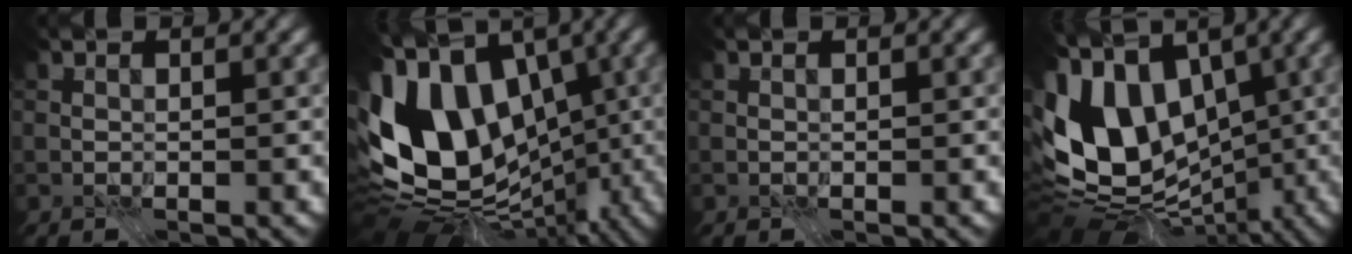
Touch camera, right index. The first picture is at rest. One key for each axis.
{"total": 16.9, "fx": -0.5, "fy": 11.5, "fz": 12.4, "tx": -0.226, "ty": 0.015, "tz": -0.014}
{"total": 0.0}
{"total": 14.6, "fx": -0.4, "fy": 10.0, "fz": 10.6, "tx": -0.210, "ty": 0.007, "tz": -0.008}